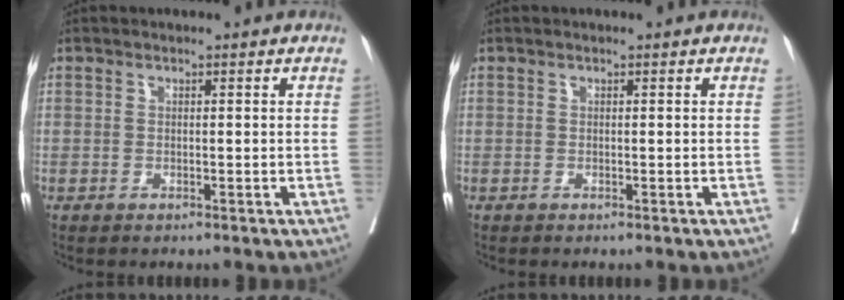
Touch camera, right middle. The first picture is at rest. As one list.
[{"total": 0.0}]